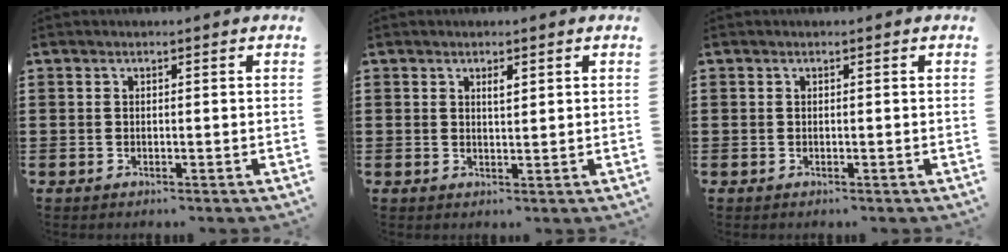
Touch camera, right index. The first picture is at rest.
{"total": 1.4, "force": [0.7, 0.5, 1.1], "torque": [-0.015, 0.001, 0.009]}
{"total": 0.0}